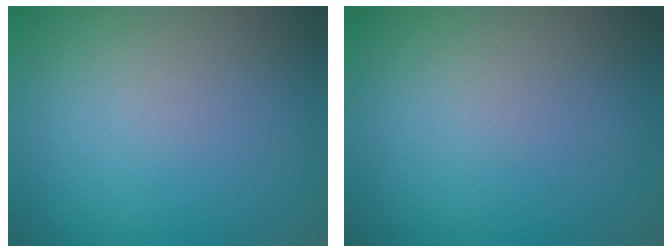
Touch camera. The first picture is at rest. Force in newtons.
{"total": 0.0}